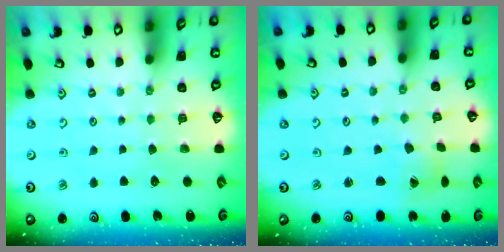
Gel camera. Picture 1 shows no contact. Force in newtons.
{"total": 1.0, "press": 1.0, "slide": 0.1}